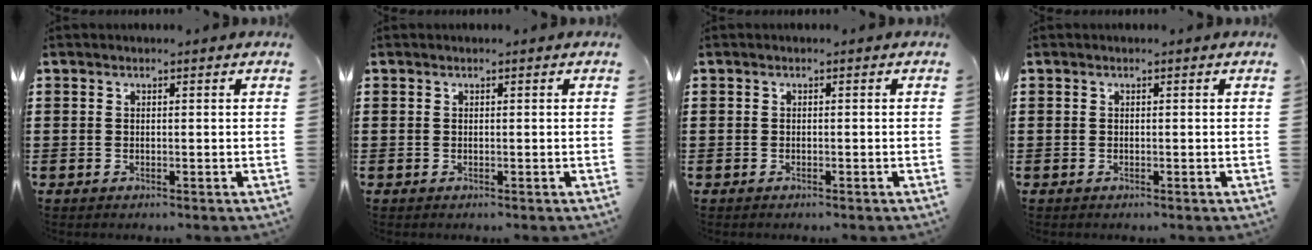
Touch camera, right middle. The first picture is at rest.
{"total": 0.0}
{"total": 0.0}
{"total": 0.0}